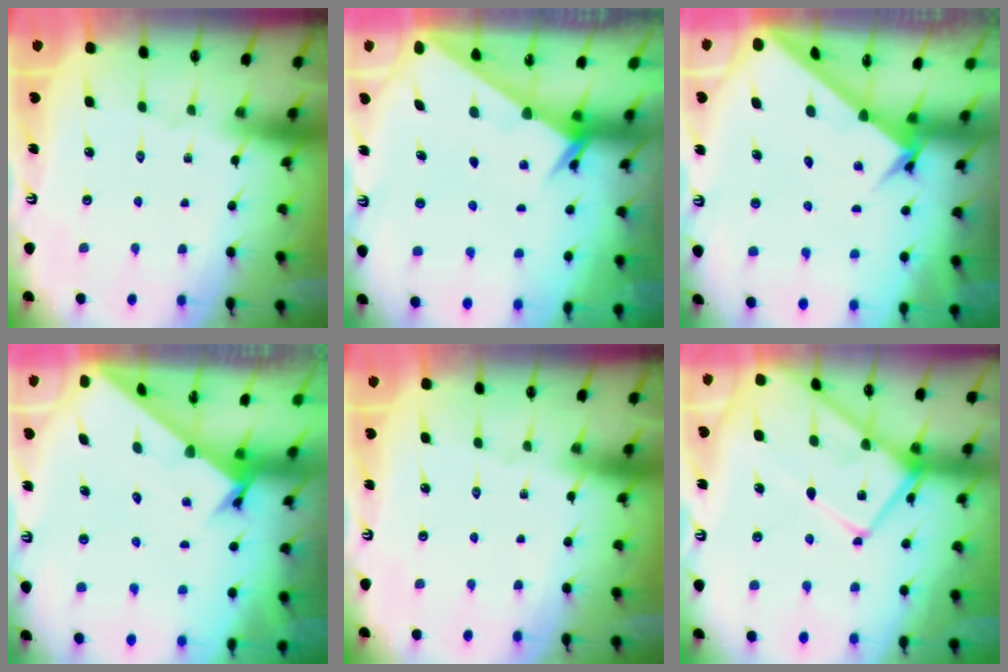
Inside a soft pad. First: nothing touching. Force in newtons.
{"total": 1.8, "press": 1.8, "slide": 0.0}
{"total": 3.7, "press": 3.7, "slide": 0.4}
{"total": 3.5, "press": 3.5, "slide": 0.2}
{"total": 0.0}
{"total": 14.6, "press": 14.5, "slide": 1.8}